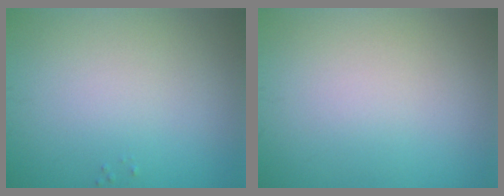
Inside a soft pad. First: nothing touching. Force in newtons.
{"total": 0.0}